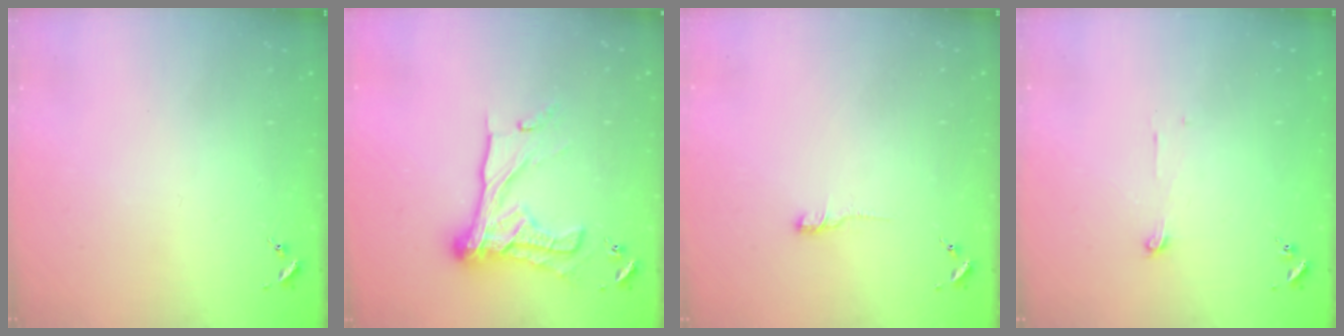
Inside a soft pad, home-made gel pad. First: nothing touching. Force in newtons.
{"total": 19.9, "press": 19.8, "slide": 1.8}
{"total": 6.1, "press": 6.1, "slide": 0.6}
{"total": 3.8, "press": 3.8, "slide": 0.3}